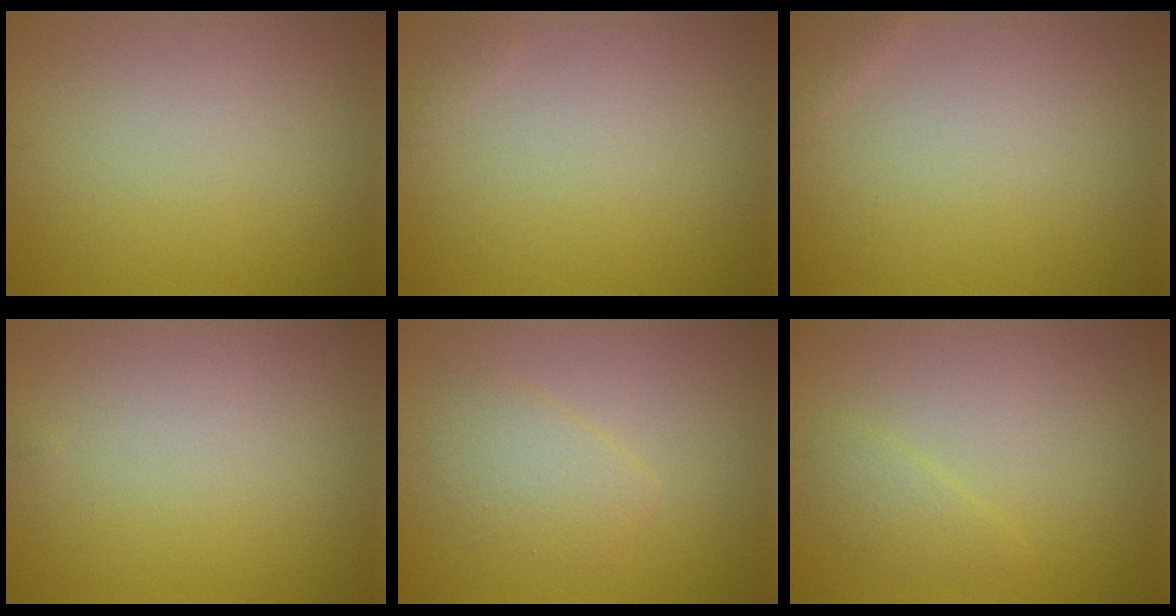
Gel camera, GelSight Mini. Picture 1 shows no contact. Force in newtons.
{"total": 0.6, "press": 0.5, "slide": 0.1}
{"total": 0.8, "press": 0.8, "slide": 0.1}
{"total": 0.0}
{"total": 2.4, "press": 2.4, "slide": 0.2}
{"total": 1.5, "press": 1.5, "slide": 0.1}